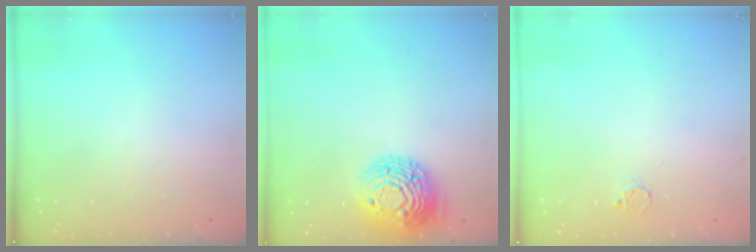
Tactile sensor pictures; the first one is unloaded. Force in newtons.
{"total": 13.2, "press": 13.2, "slide": 1.0}
{"total": 2.4, "press": 2.4, "slide": 0.3}